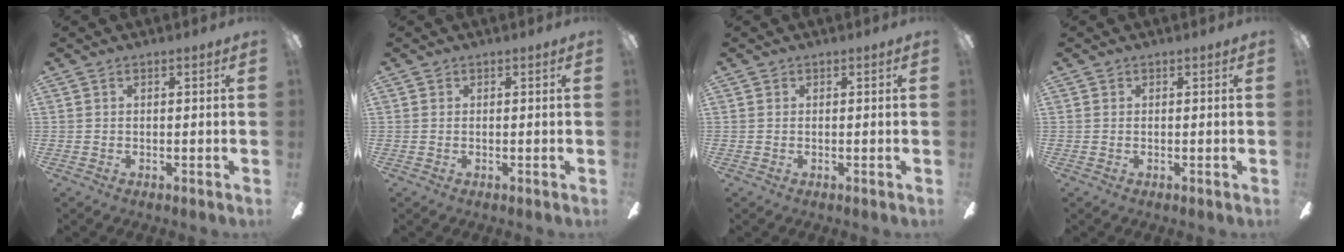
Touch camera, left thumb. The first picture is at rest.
{"total": 0.0}
{"total": 0.0}
{"total": 0.0}